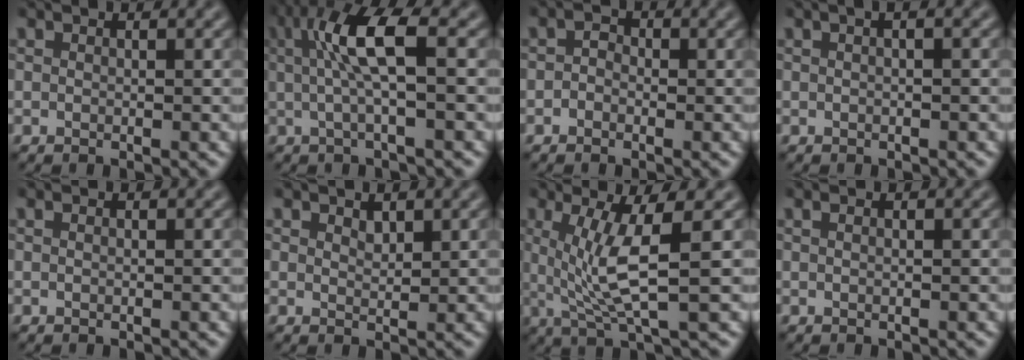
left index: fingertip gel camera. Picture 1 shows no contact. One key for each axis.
{"total": 5.4, "fx": 0.7, "fy": 1.1, "fz": 5.2, "tx": -0.107, "ty": 0.006, "tz": 0.012}
{"total": 1.2, "fx": -0.7, "fy": 0.8, "fz": 0.4, "tx": -0.010, "ty": -0.003, "tz": -0.017}
{"total": 2.4, "fx": 0.8, "fy": 1.1, "fz": 2.0, "tx": -0.014, "ty": 0.002, "tz": -0.008}
{"total": 0.5, "fx": 0.2, "fy": 0.2, "fz": 0.4, "tx": -0.007, "ty": -0.004, "tz": -0.004}
{"total": 0.9, "fx": 0.7, "fy": 0.3, "fz": 0.4, "tx": -0.014, "ty": -0.005, "tz": 0.015}
{"total": 5.7, "fx": 0.5, "fy": 1.1, "fz": 5.6, "tx": -0.112, "ty": -0.006, "tz": 0.014}
{"total": 1.1, "fx": 0.5, "fy": 0.6, "fz": 0.8, "tx": -0.006, "ty": -0.008, "tz": -0.004}